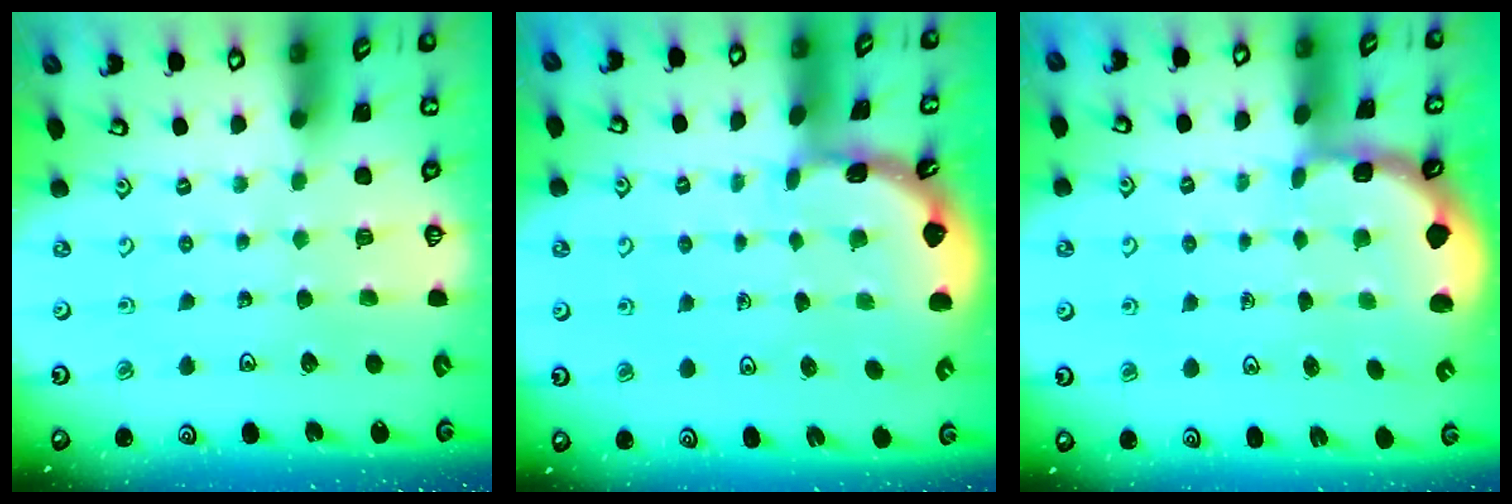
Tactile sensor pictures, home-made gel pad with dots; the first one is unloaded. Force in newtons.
{"total": 1.6, "press": 1.6, "slide": 0.1}
{"total": 1.7, "press": 1.6, "slide": 0.4}